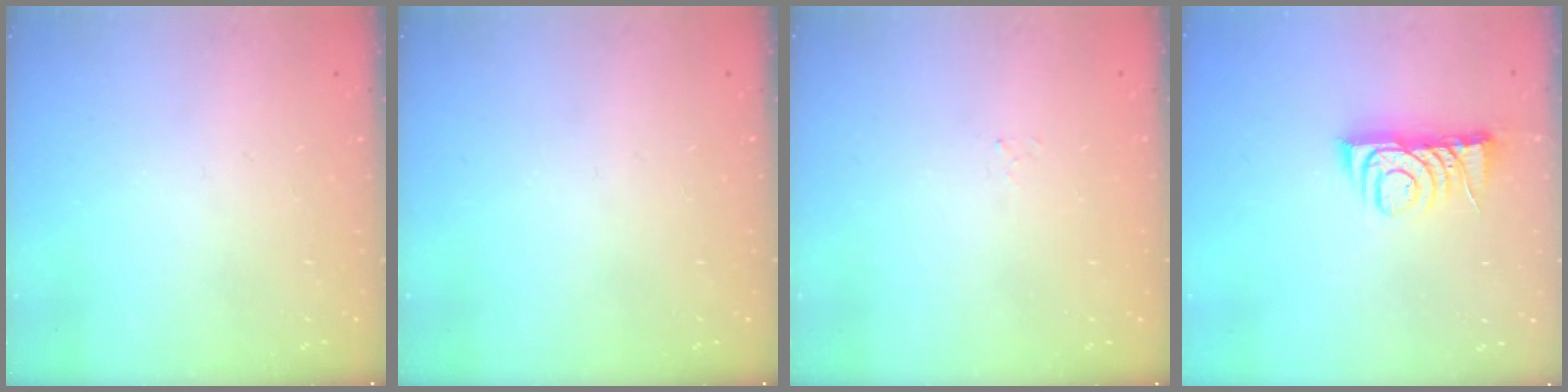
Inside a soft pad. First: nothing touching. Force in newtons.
{"total": 0.0}
{"total": 1.5, "press": 1.5, "slide": 0.2}
{"total": 7.4, "press": 7.4, "slide": 0.1}